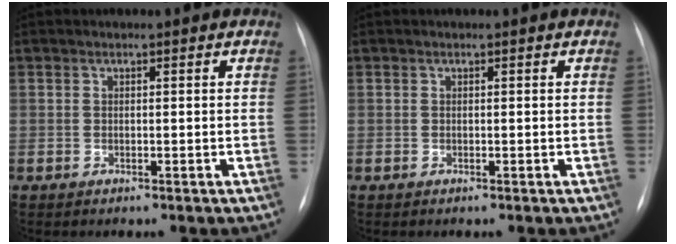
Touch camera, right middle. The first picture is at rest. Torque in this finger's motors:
{"motor_torque": [-0.51, -0.31, -0.01, 0.00]}